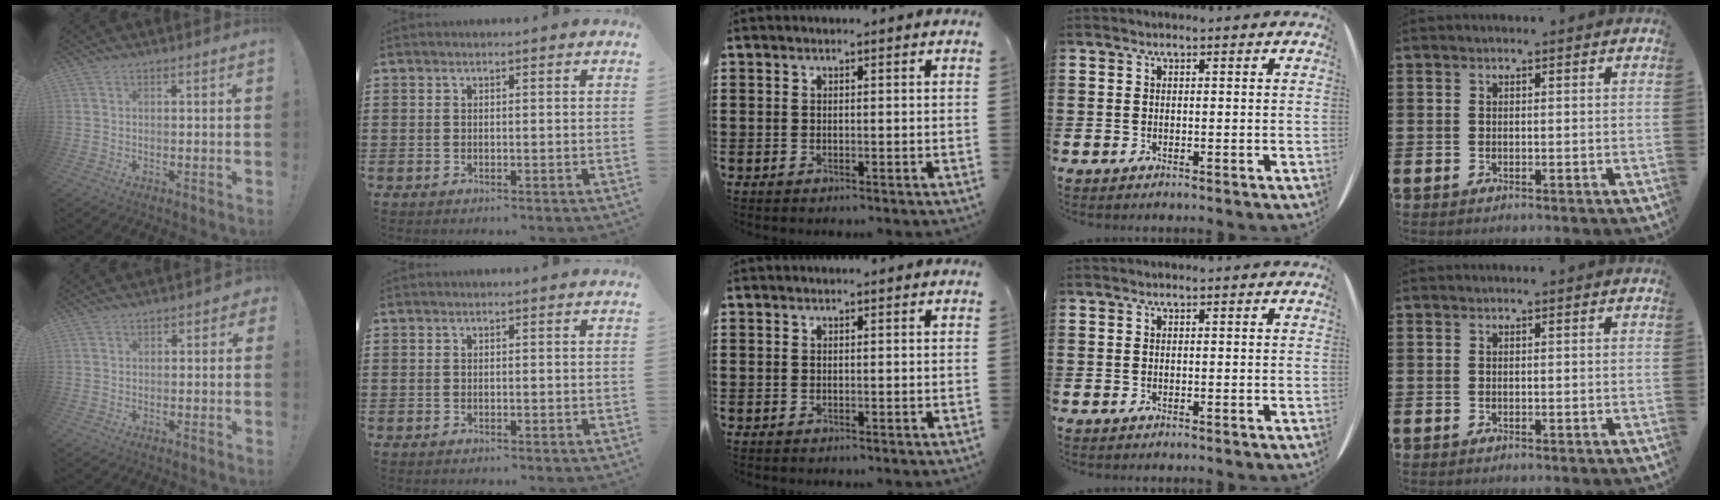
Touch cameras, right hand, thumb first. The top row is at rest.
{"thumb": {"total": 2.2, "force": [-1.4, 1.6, 0.7], "torque": [-0.001, 0.009, -0.027]}}